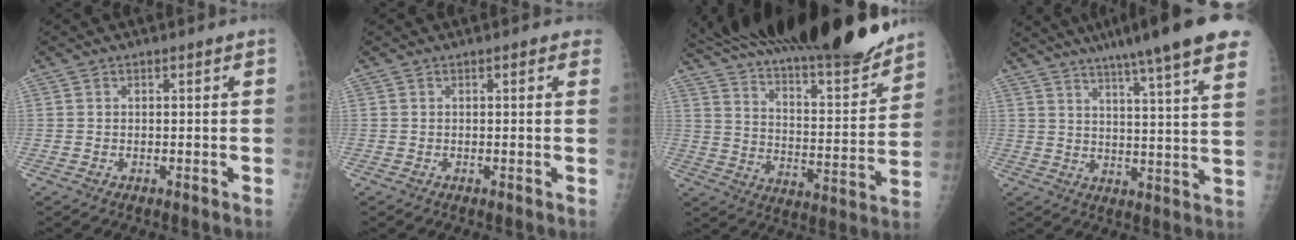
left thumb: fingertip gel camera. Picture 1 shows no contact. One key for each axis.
{"total": 1.7, "fx": 1.2, "fy": 0.7, "fz": 1.1, "tx": -0.001, "ty": 0.002, "tz": 0.008}
{"total": 29.1, "fx": 24.5, "fy": 6.2, "fz": 14.5, "tx": -0.218, "ty": -0.111, "tz": 0.366}
{"total": 21.5, "fx": 15.7, "fy": 1.7, "fz": 14.5, "tx": -0.202, "ty": -0.047, "tz": 0.203}